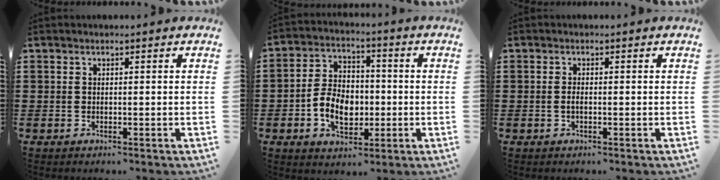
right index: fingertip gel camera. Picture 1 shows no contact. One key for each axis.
{"total": 8.0, "fx": -1.8, "fy": 5.5, "fz": 5.5, "tx": -0.114, "ty": 0.008, "tz": -0.036}
{"total": 0.9, "fx": -0.3, "fy": 0.3, "fz": 0.8, "tx": -0.016, "ty": -0.001, "tz": -0.004}